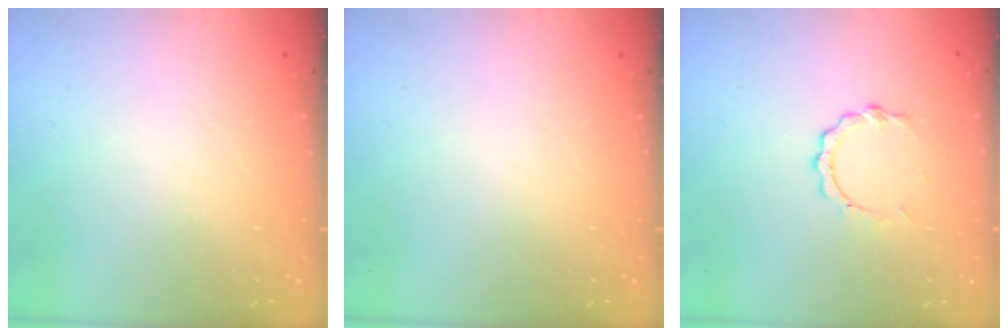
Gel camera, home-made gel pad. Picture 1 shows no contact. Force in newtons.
{"total": 0.0}
{"total": 5.3, "press": 5.3, "slide": 0.5}